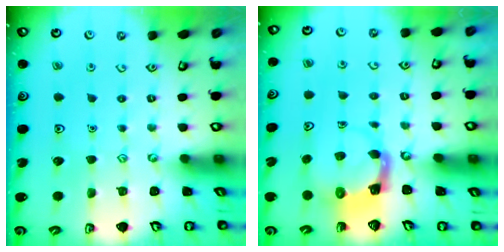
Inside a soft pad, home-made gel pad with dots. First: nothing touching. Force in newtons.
{"total": 4.0, "press": 3.9, "slide": 0.7}